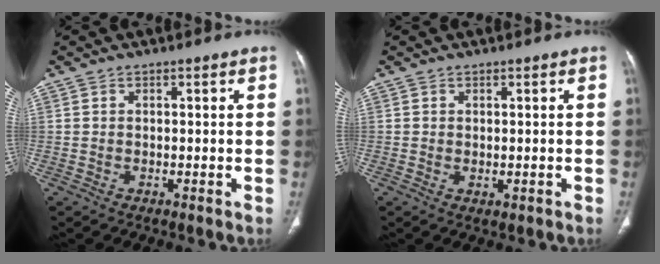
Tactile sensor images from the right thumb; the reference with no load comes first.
{"total": 1.2, "force": [-0.2, 0.7, 1.0], "torque": [-0.017, -0.003, 0.002]}